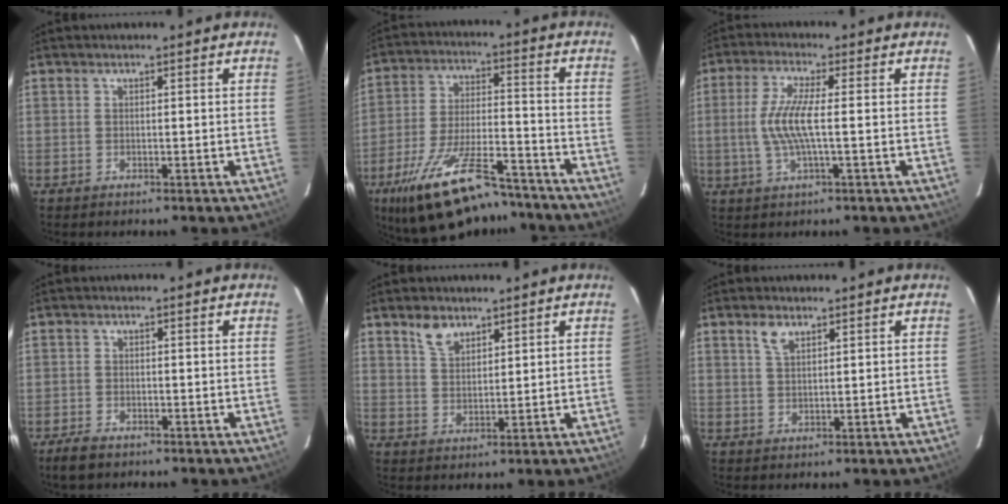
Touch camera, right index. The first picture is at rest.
{"total": 21.0, "force": [-15.8, 6.7, 12.0], "torque": [-0.229, -0.027, -0.248]}
{"total": 7.6, "force": [-0.6, 1.0, 7.5], "torque": [-0.155, -0.002, -0.010]}
{"total": 3.7, "force": [-2.9, 1.5, 1.7], "torque": [-0.050, -0.007, -0.056]}
{"total": 4.6, "force": [3.3, 2.4, 2.1], "torque": [-0.035, 0.007, 0.064]}
{"total": 2.9, "force": [1.8, 1.4, 1.8], "torque": [-0.034, 0.005, 0.036]}